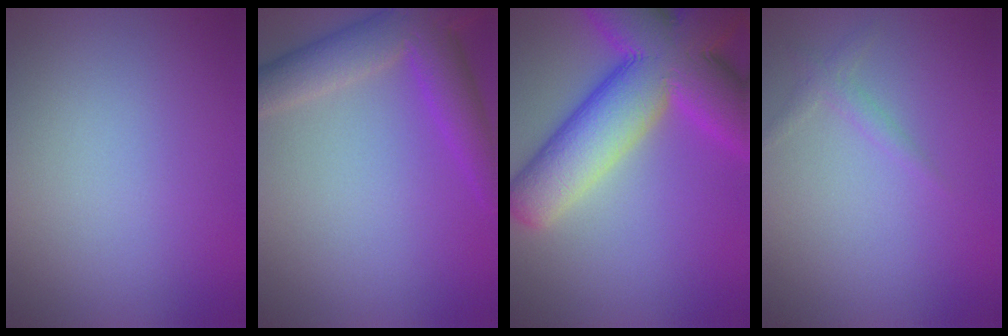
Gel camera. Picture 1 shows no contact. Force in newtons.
{"total": 6.2, "press": 6.2, "slide": 0.2}
{"total": 13.8, "press": 13.8, "slide": 0.6}
{"total": 1.1, "press": 1.1, "slide": 0.1}